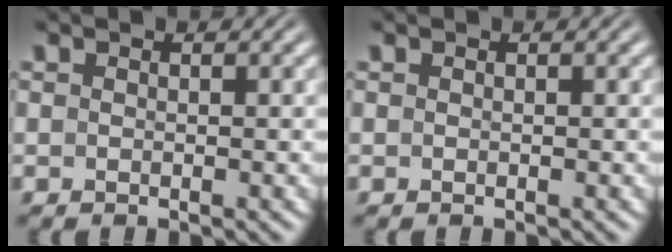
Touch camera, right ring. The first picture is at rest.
{"total": 0.0}